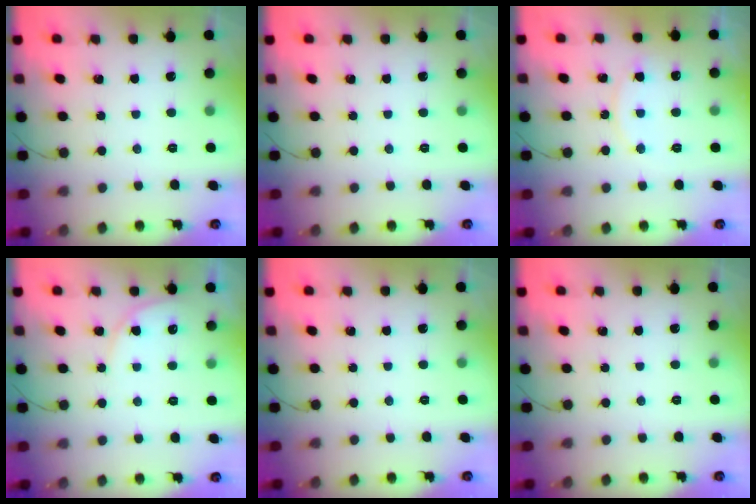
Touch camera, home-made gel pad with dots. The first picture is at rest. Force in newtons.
{"total": 0.0}
{"total": 7.6, "press": 7.6, "slide": 0.5}
{"total": 5.4, "press": 5.4, "slide": 0.6}
{"total": 0.0}
{"total": 0.0}